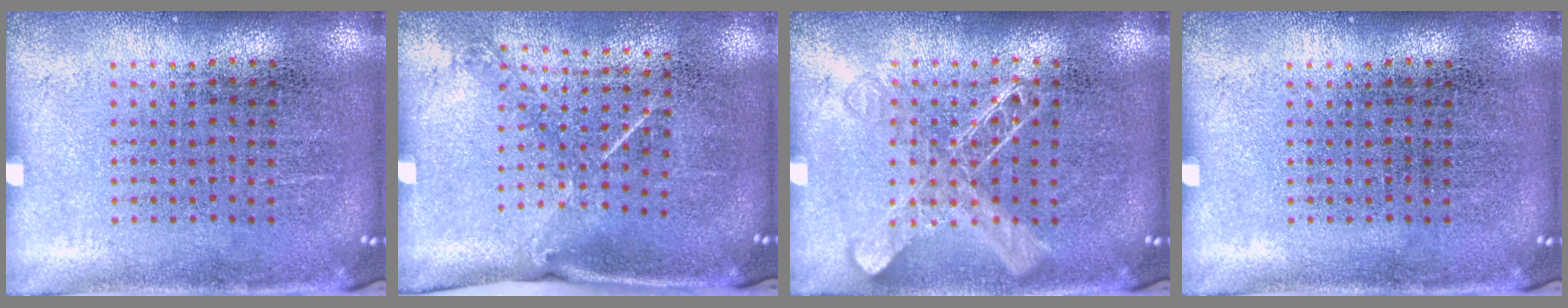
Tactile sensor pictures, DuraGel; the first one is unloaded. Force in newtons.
{"total": 1.4, "press": 1.0, "slide": 1.0}
{"total": 2.0, "press": 1.9, "slide": 0.3}
{"total": 0.0}